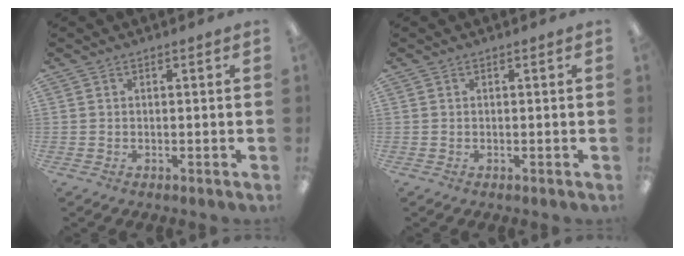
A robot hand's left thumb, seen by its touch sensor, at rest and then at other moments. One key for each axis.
{"total": 0.0}